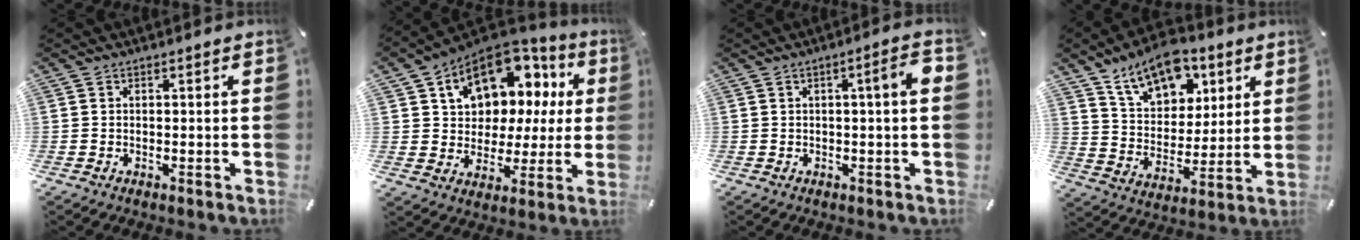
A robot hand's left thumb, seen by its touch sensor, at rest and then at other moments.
{"total": 13.7, "force": [7.1, 9.8, 6.5], "torque": [-0.103, -0.051, 0.125]}
{"total": 5.4, "force": [0.7, 0.6, 5.4], "torque": [-0.090, -0.002, 0.007]}
{"total": 14.2, "force": [9.5, 8.7, 6.1], "torque": [-0.102, -0.055, 0.176]}